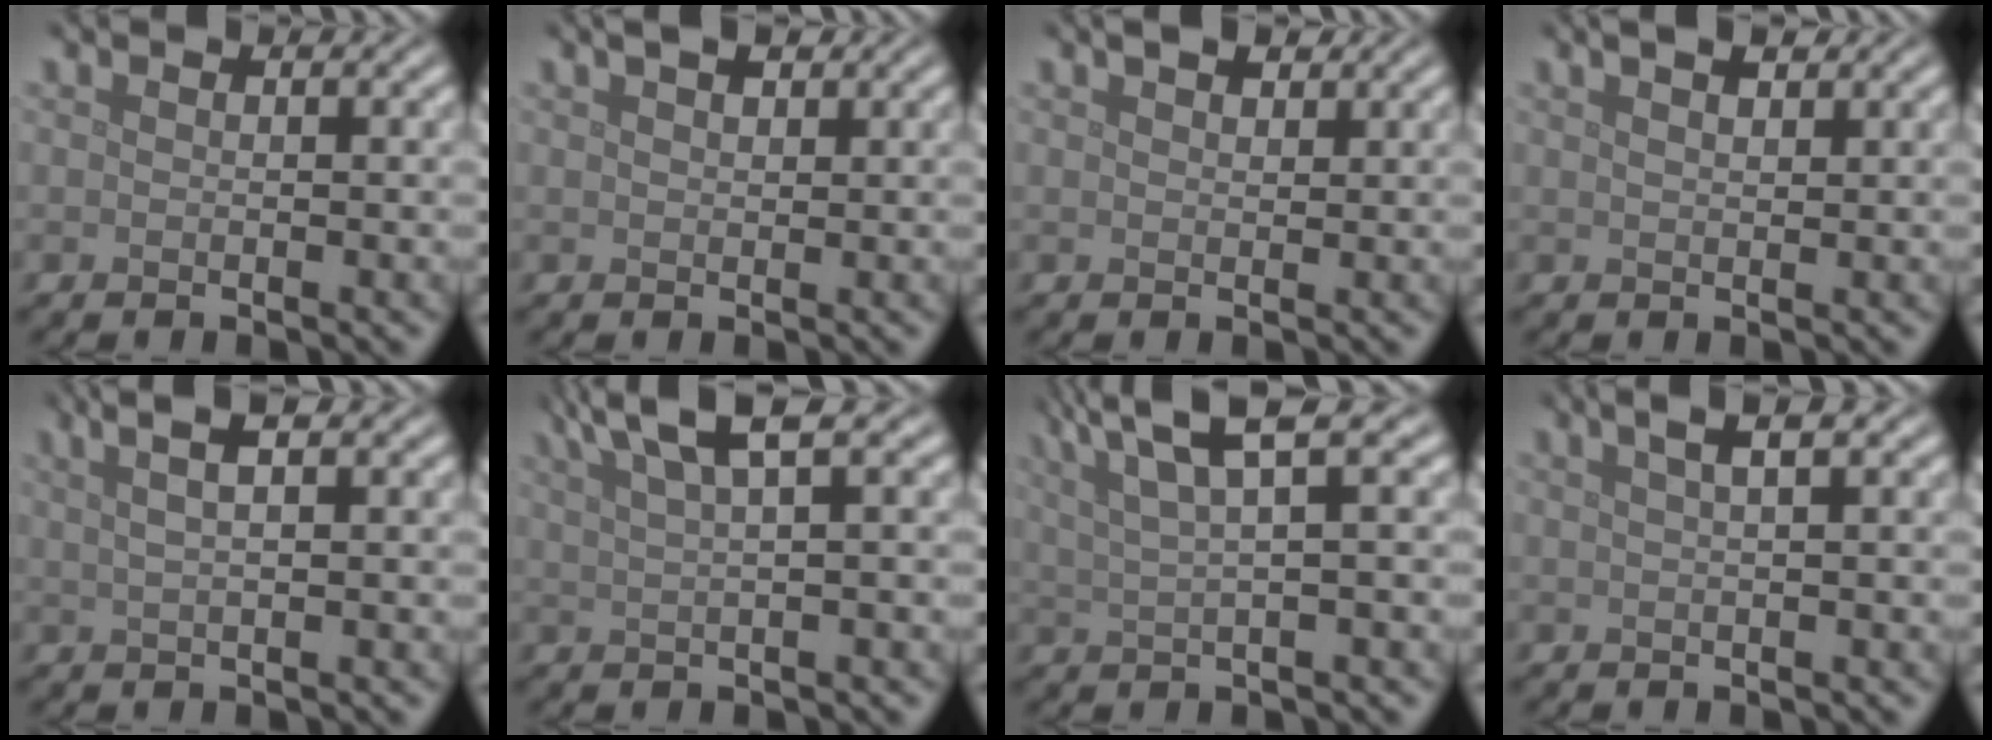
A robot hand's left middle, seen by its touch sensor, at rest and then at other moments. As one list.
[{"total": 2.1, "force": [1.4, 0.9, 1.2], "torque": [-0.014, 0.001, 0.021]}, {"total": 1.7, "force": [1.2, 0.8, 0.9], "torque": [-0.013, 0.004, 0.022]}, {"total": 2.9, "force": [2.0, 1.1, 1.7], "torque": [-0.017, 0.010, 0.015]}, {"total": 4.4, "force": [2.5, 1.5, 3.3], "torque": [-0.041, 0.013, 0.020]}, {"total": 5.5, "force": [3.5, 1.1, 4.1], "torque": [-0.056, 0.020, 0.055]}, {"total": 6.4, "force": [3.6, 1.3, 5.1], "torque": [-0.078, 0.020, 0.063]}, {"total": 3.7, "force": [1.9, 1.3, 2.9], "torque": [-0.020, 0.011, 0.009]}]